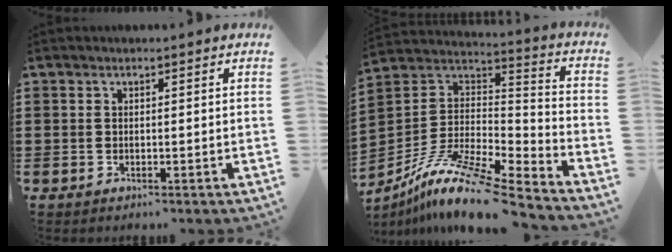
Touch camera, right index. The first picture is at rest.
{"total": 12.1, "force": [-9.1, 1.9, 7.8], "torque": [-0.151, 0.011, -0.178]}